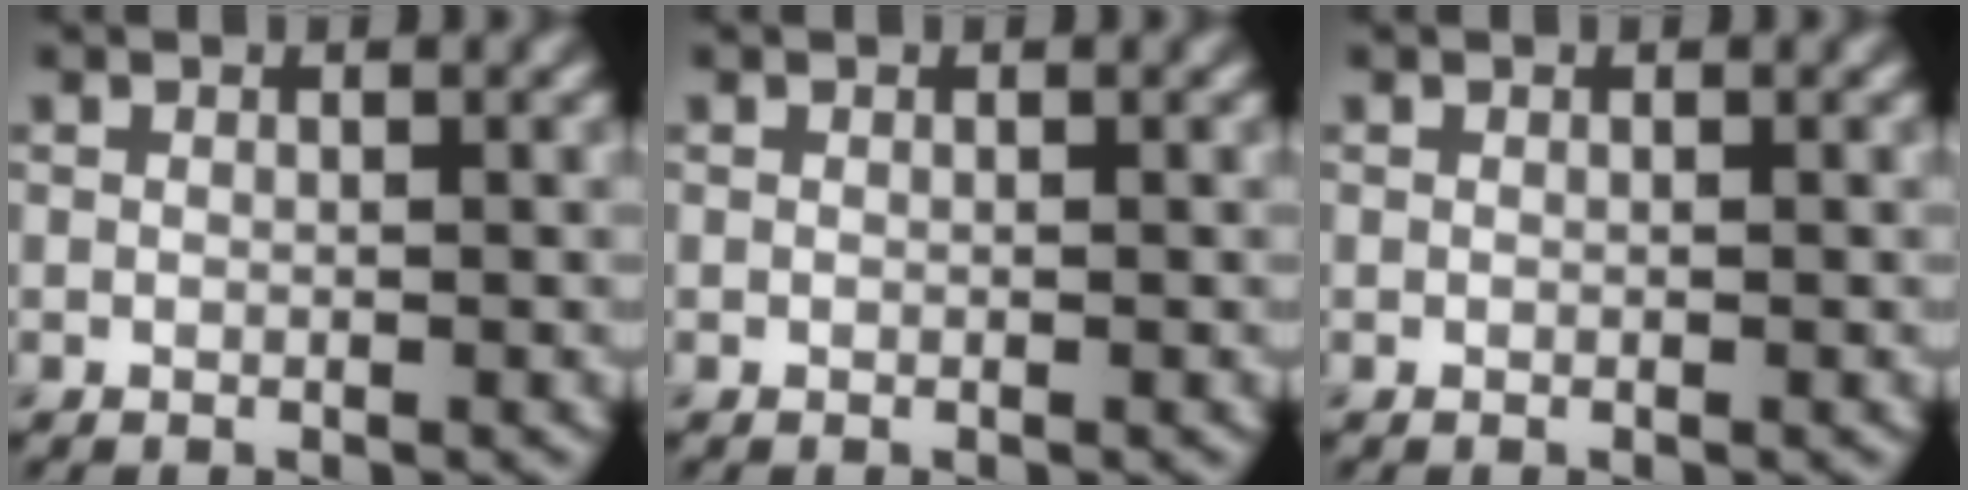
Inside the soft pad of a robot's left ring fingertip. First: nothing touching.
{"total": 0.0}
{"total": 0.0}